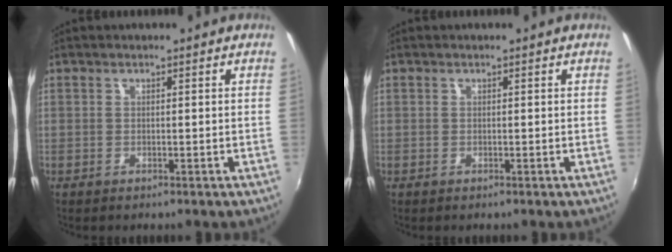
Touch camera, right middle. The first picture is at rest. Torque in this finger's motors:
{"motor_torque": [0.13, -0.19, 0.03, 0.01]}